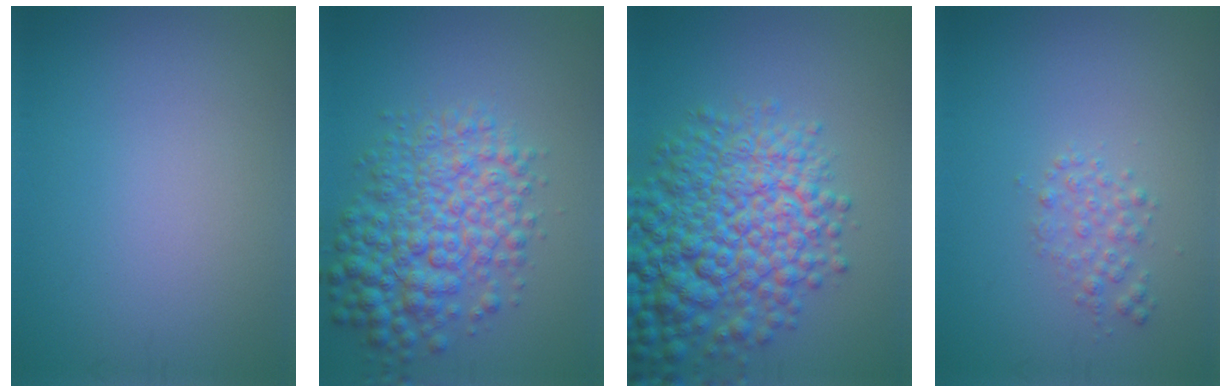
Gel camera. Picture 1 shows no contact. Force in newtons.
{"total": 7.5, "press": 7.5, "slide": 0.1}
{"total": 10.8, "press": 10.8, "slide": 0.4}
{"total": 1.7, "press": 1.7, "slide": 0.0}